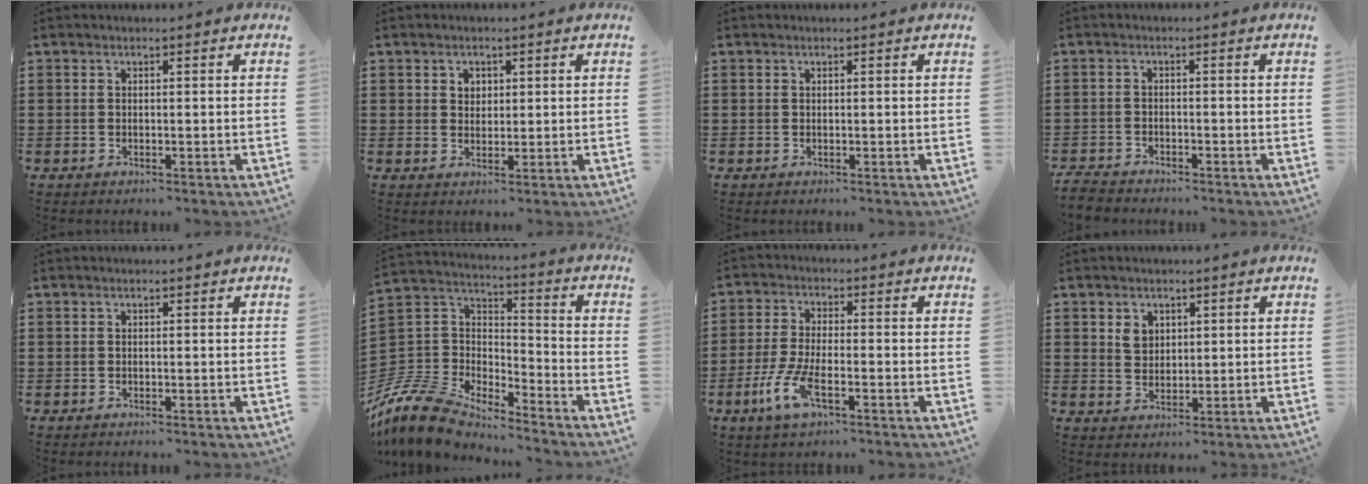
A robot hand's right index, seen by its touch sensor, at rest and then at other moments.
{"total": 1.8, "force": [0.9, 1.5, 0.5], "torque": [-0.014, 0.009, 0.017]}
{"total": 0.0}
{"total": 2.1, "force": [-2.1, 0.1, 0.1], "torque": [-0.007, -0.002, -0.044]}
{"total": 0.0}
{"total": 9.7, "force": [-9.0, 2.8, 2.3], "torque": [-0.089, -0.002, -0.189]}
{"total": 6.4, "force": [-3.0, 1.8, 5.4], "torque": [-0.135, -0.018, -0.062]}
{"total": 2.7, "force": [1.4, 2.1, 0.9], "torque": [-0.017, 0.004, 0.024]}